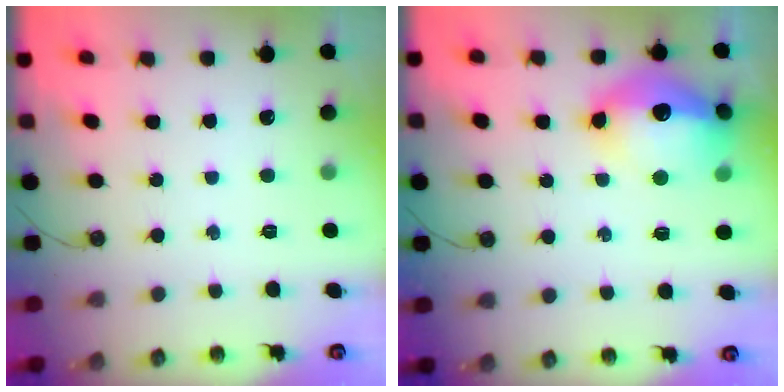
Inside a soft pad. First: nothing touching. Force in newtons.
{"total": 17.8, "press": 17.7, "slide": 1.7}